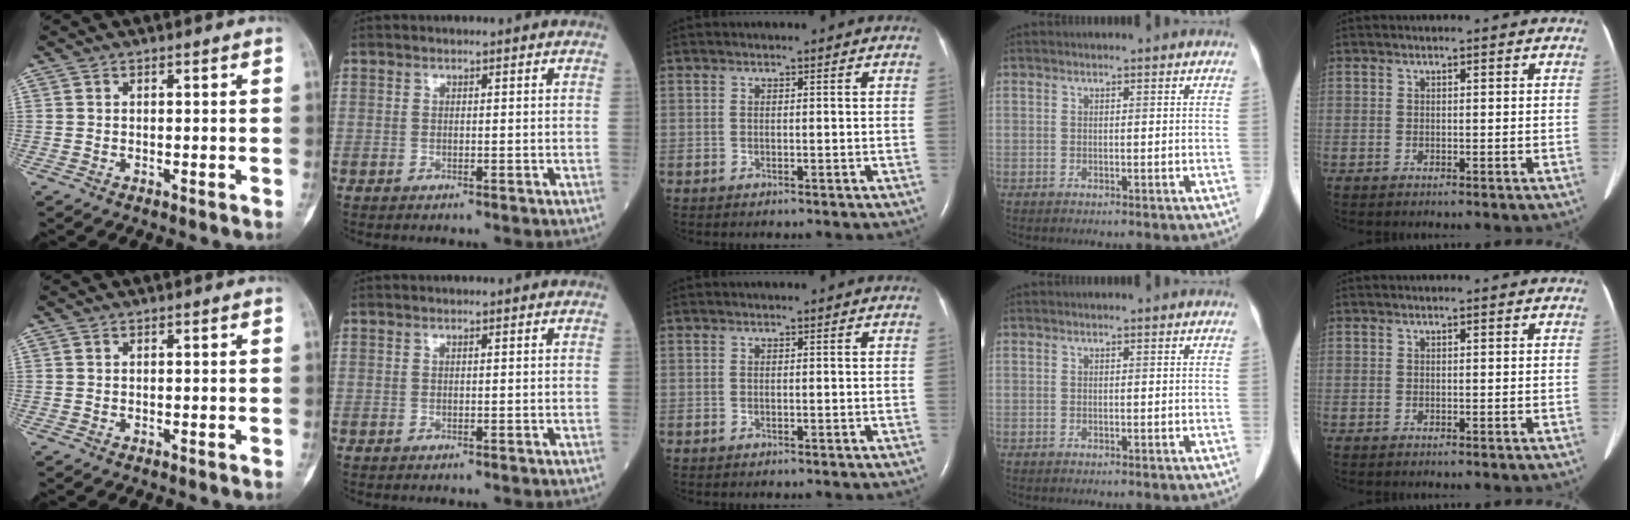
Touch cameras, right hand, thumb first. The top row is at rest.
{}